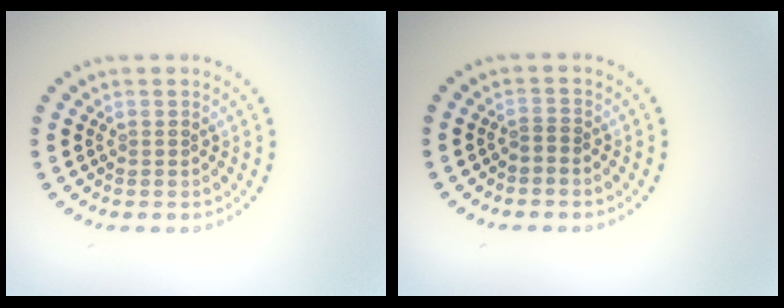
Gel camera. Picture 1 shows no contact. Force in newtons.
{"total": 0.6, "press": 0.3, "slide": 0.5}